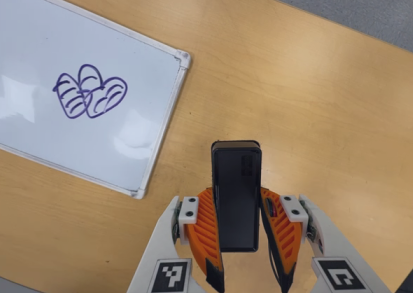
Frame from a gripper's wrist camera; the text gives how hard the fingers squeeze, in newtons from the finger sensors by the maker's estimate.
{"total": 4.5, "left": 3.3, "right": 5.7}